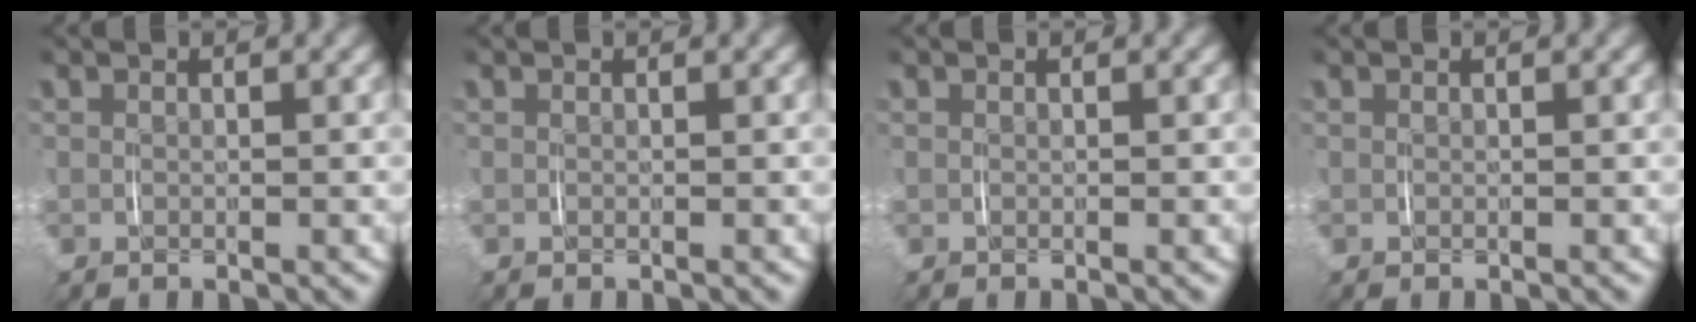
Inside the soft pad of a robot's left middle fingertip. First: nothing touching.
{"total": 0.0}
{"total": 0.0}
{"total": 0.0}